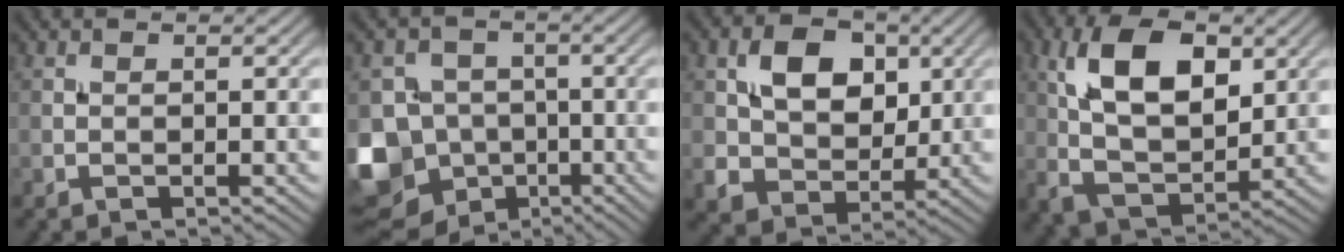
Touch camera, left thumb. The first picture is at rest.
{"total": 13.0, "force": [-5.3, 10.7, 5.0], "torque": [-0.136, -0.026, -0.112]}
{"total": 8.5, "force": [1.9, 6.6, 5.0], "torque": [-0.105, -0.006, 0.027]}
{"total": 11.6, "force": [3.6, 6.5, 8.8], "torque": [-0.178, 0.005, 0.065]}